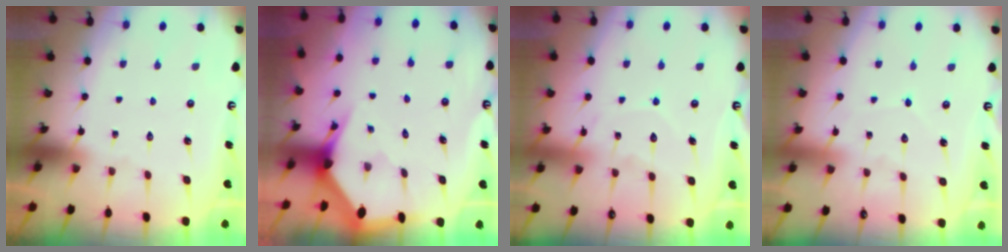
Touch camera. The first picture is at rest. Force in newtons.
{"total": 3.6, "press": 3.6, "slide": 0.2}
{"total": 8.8, "press": 8.8, "slide": 0.9}
{"total": 3.7, "press": 3.7, "slide": 0.4}